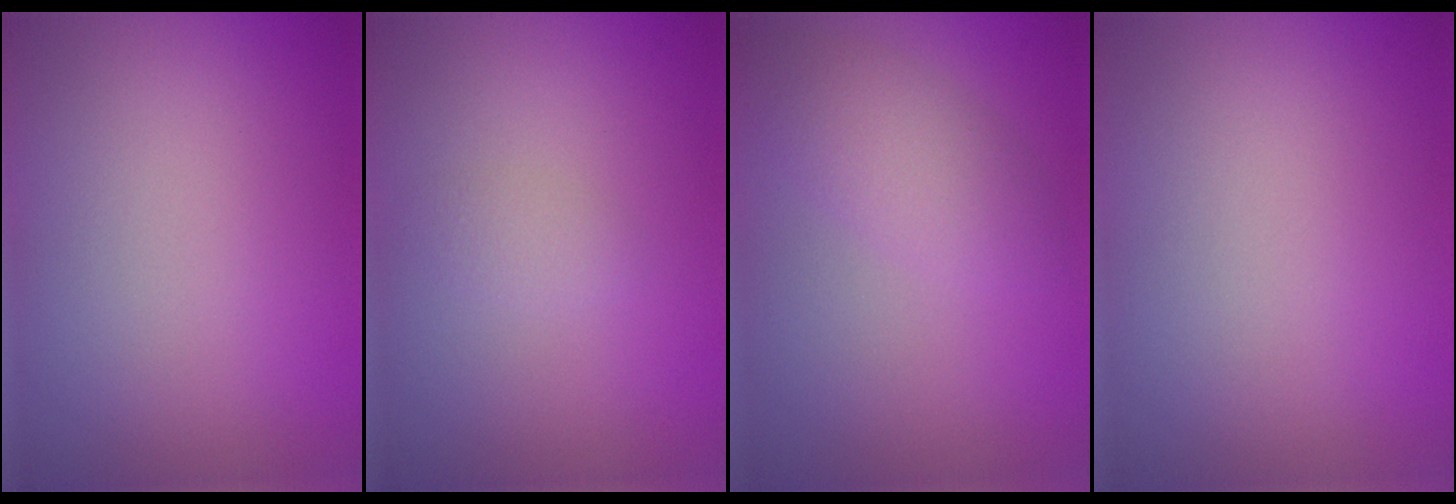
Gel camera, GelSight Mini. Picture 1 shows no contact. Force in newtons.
{"total": 1.0, "press": 1.0, "slide": 0.1}
{"total": 3.0, "press": 3.0, "slide": 0.1}
{"total": 0.0}